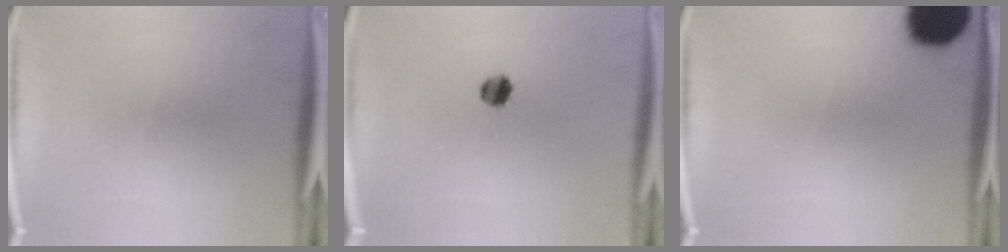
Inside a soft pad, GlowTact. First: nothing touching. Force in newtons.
{"total": 3.8}
{"total": 15.9}